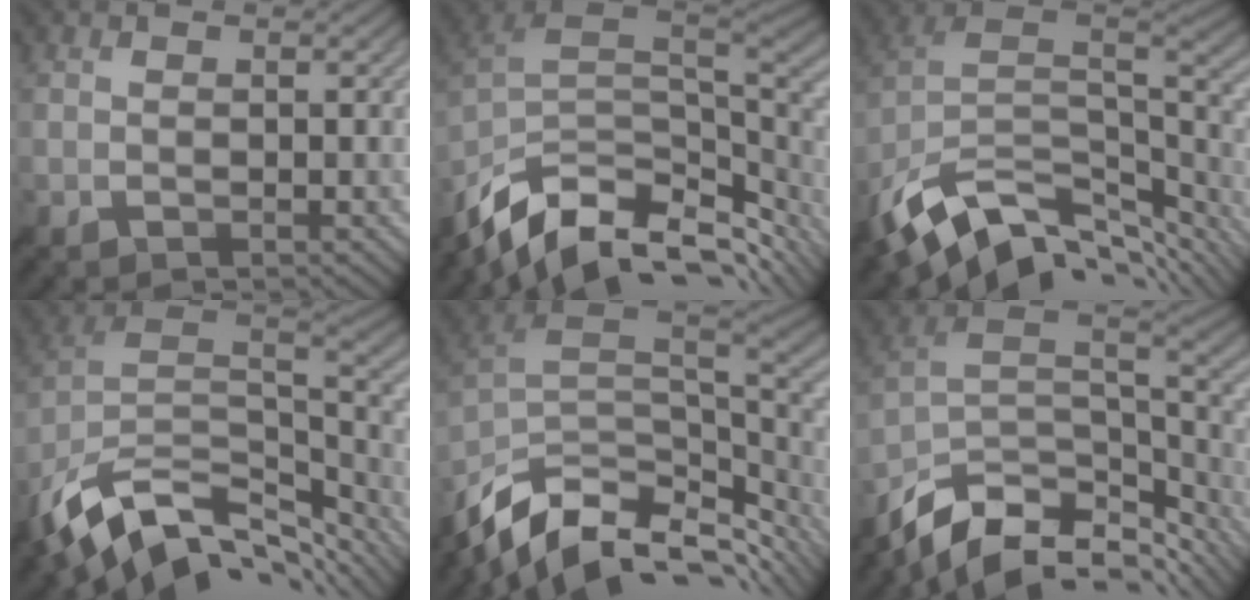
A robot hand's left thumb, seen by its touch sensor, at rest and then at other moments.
{"total": 13.6, "force": [-7.1, 7.0, 9.3], "torque": [-0.215, -0.020, -0.124]}
{"total": 13.9, "force": [-6.8, 7.3, 9.7], "torque": [-0.225, -0.012, -0.112]}
{"total": 14.2, "force": [-7.7, 7.3, 9.5], "torque": [-0.225, -0.013, -0.129]}
{"total": 13.5, "force": [-7.3, 6.7, 9.2], "torque": [-0.211, -0.019, -0.122]}
{"total": 14.1, "force": [-9.2, 6.8, 8.4], "torque": [-0.209, -0.020, -0.146]}